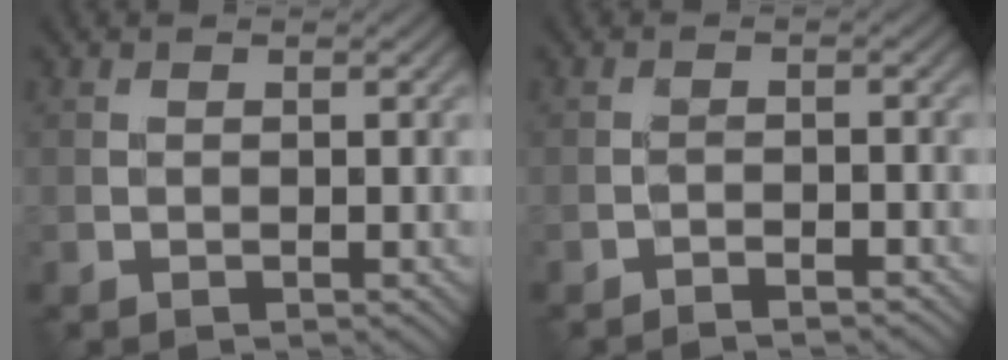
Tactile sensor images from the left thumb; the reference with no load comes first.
{"total": 1.8, "force": [-1.6, 0.2, 0.8], "torque": [-0.013, 0.005, -0.034]}